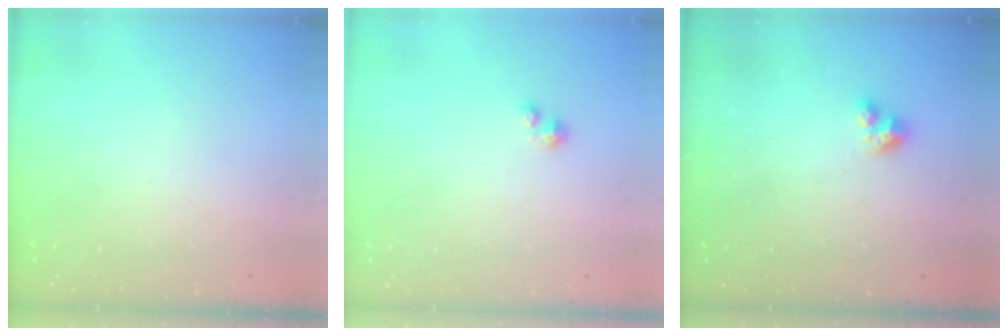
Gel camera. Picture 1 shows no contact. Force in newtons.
{"total": 0.9, "press": 0.9, "slide": 0.3}
{"total": 3.1, "press": 3.1, "slide": 0.3}